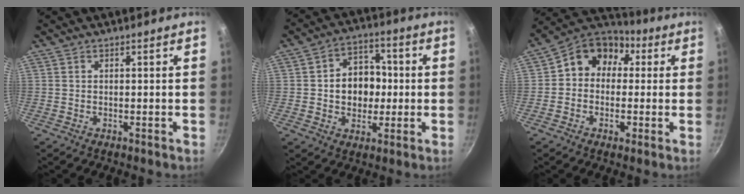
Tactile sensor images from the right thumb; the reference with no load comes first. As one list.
[{"total": 10.6, "force": [0.0, 8.5, 6.4], "torque": [-0.056, 0.013, -0.005]}, {"total": 12.3, "force": [1.9, 10.3, 6.5], "torque": [-0.070, 0.030, 0.010]}]